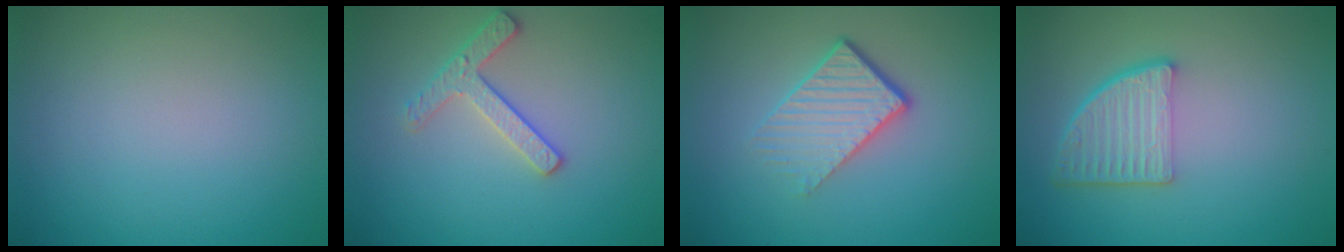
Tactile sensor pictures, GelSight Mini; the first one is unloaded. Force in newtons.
{"total": 2.5, "press": 2.4, "slide": 0.3}
{"total": 4.7, "press": 2.9, "slide": 3.7}
{"total": 4.9, "press": 3.6, "slide": 3.4}